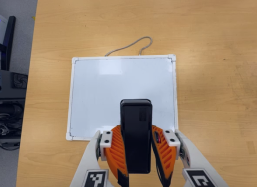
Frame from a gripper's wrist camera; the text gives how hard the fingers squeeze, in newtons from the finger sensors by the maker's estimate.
{"total": 8.2, "left": 6.3, "right": 10.1}